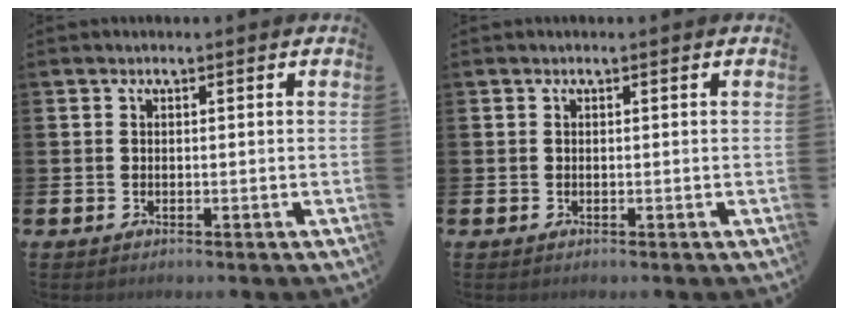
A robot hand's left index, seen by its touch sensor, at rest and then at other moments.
{"total": 0.0}